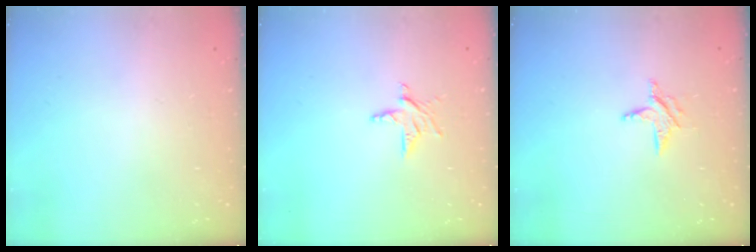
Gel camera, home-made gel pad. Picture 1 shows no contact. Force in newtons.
{"total": 5.0, "press": 5.0, "slide": 0.3}
{"total": 4.9, "press": 4.9, "slide": 0.4}